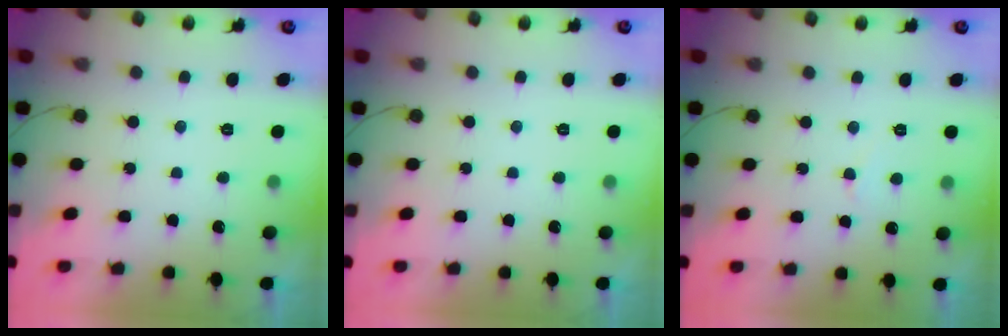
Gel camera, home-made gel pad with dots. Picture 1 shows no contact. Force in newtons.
{"total": 0.0}
{"total": 2.5, "press": 2.4, "slide": 0.3}